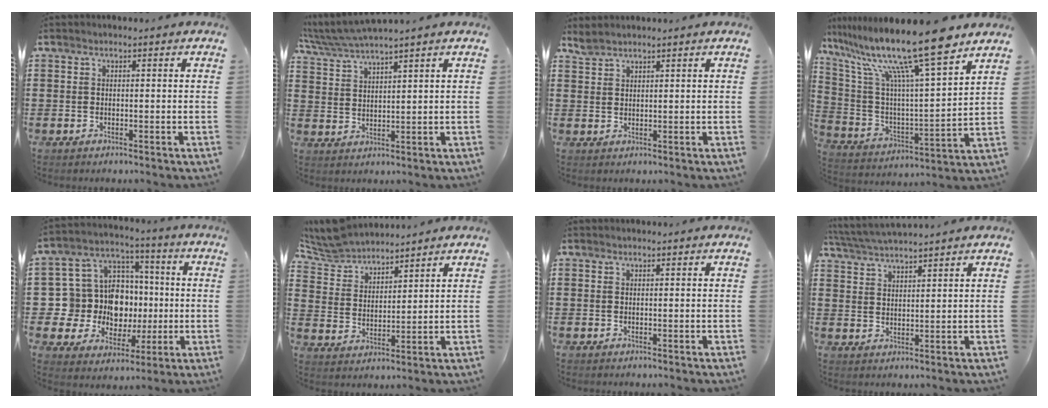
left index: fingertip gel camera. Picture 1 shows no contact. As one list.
[{"total": 4.0, "force": [3.7, -0.2, 1.5], "torque": [-0.043, -0.014, 0.065]}, {"total": 2.0, "force": [1.9, 0.4, 0.4], "torque": [-0.012, 0.000, 0.038]}, {"total": 17.1, "force": [13.0, 0.7, 11.1], "torque": [-0.242, -0.074, 0.212]}, {"total": 12.4, "force": [-0.2, 11.4, 4.7], "torque": [-0.121, -0.004, 0.007]}, {"total": 6.5, "force": [6.1, 1.5, 1.4], "torque": [-0.057, -0.022, 0.111]}, {"total": 0.0}, {"total": 4.0, "force": [3.8, -0.2, 1.0], "torque": [-0.032, -0.012, 0.068]}]